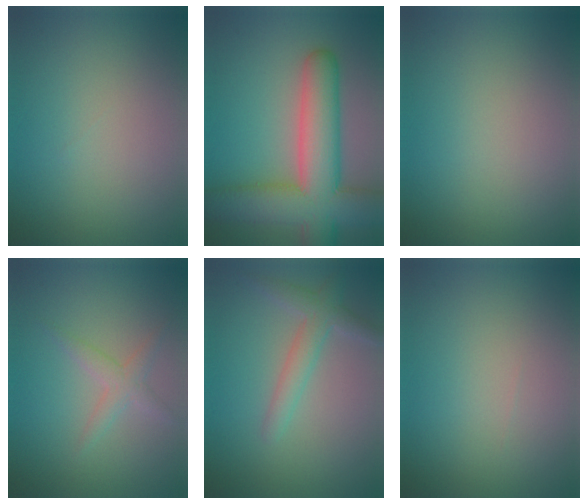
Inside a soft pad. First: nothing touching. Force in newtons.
{"total": 10.6, "press": 10.6, "slide": 0.6}
{"total": 0.0}
{"total": 1.8, "press": 1.8, "slide": 0.1}
{"total": 2.7, "press": 2.7, "slide": 0.3}
{"total": 0.0}